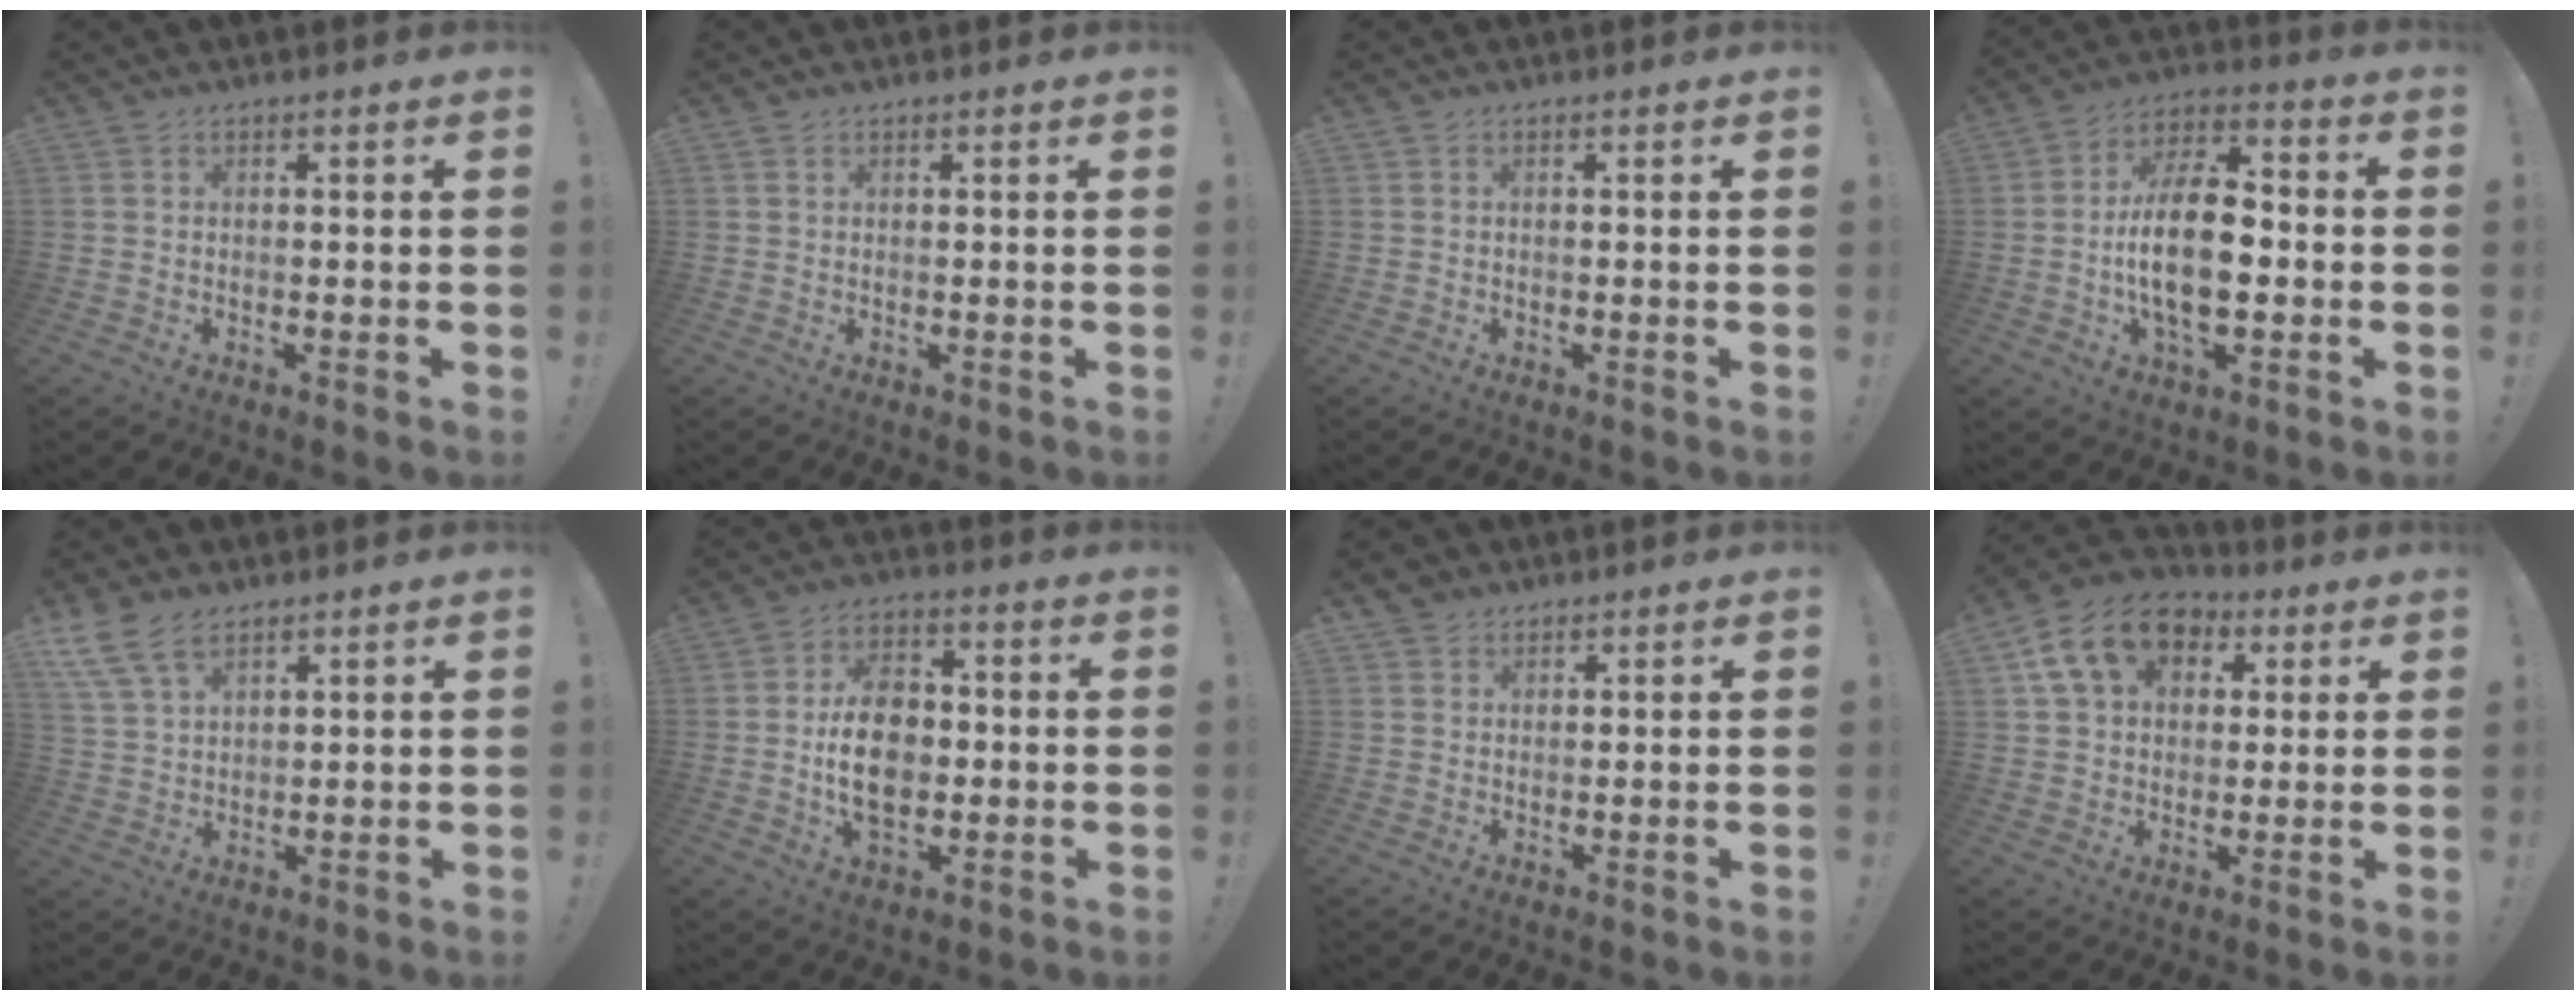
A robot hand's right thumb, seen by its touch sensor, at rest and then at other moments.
{"total": 0.6, "force": [0.4, 0.3, 0.2], "torque": [0.000, -0.002, 0.008]}
{"total": 0.0}
{"total": 17.1, "force": [-3.0, 8.7, 14.4], "torque": [-0.270, 0.001, -0.063]}
{"total": 10.1, "force": [6.9, 5.1, 5.2], "torque": [-0.100, -0.025, 0.138]}
{"total": 14.3, "force": [-0.6, 9.8, 10.4], "torque": [-0.175, 0.006, -0.012]}
{"total": 2.8, "force": [2.1, 1.8, 0.2], "torque": [0.007, -0.012, 0.038]}
{"total": 15.3, "force": [6.2, 11.3, 8.3], "torque": [-0.119, -0.014, 0.118]}